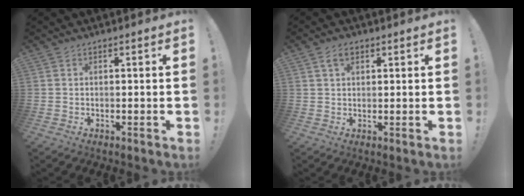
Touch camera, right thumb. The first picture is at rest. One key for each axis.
{"total": 3.8, "fx": 1.9, "fy": 2.3, "fz": 2.4, "tx": -0.048, "ty": 0.005, "tz": 0.036}